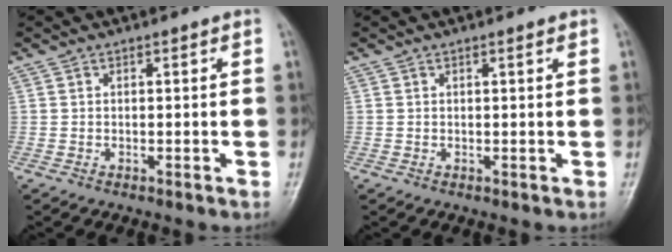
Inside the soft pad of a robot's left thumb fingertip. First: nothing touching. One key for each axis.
{"total": 0.8, "fx": 0.5, "fy": 0.1, "fz": 0.5, "tx": -0.008, "ty": -0.001, "tz": 0.006}